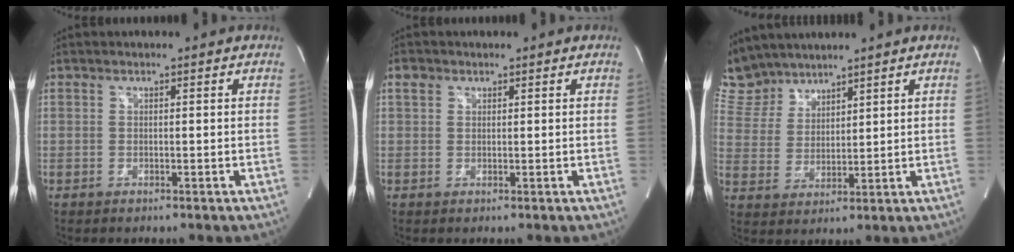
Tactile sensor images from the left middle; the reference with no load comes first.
{"total": 1.7, "force": [1.0, 1.3, 0.5], "torque": [-0.010, 0.011, 0.019]}
{"total": 8.6, "force": [7.9, 3.3, 0.6], "torque": [-0.025, 0.011, 0.172]}